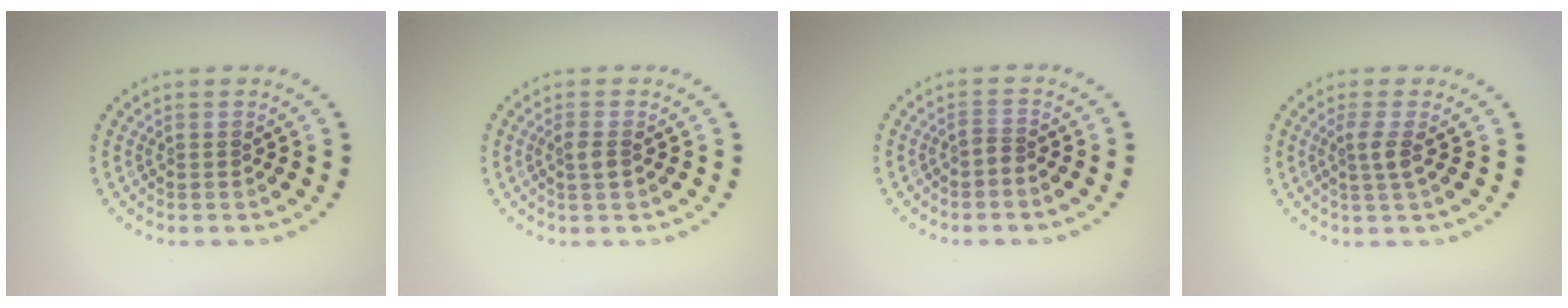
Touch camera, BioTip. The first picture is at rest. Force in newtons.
{"total": 1.5, "press": 1.4, "slide": 0.3}
{"total": 0.9, "press": 0.5, "slide": 0.7}
{"total": 1.9, "press": 1.4, "slide": 1.2}